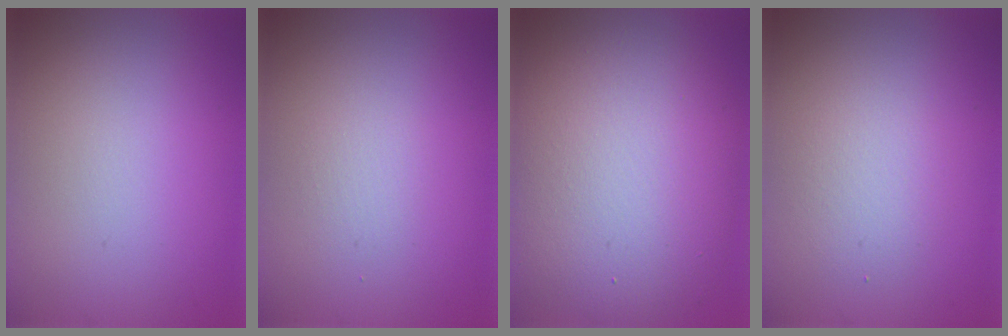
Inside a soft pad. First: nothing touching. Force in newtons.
{"total": 0.9, "press": 0.9, "slide": 0.0}
{"total": 11.2, "press": 11.2, "slide": 0.4}
{"total": 2.2, "press": 2.2, "slide": 0.3}